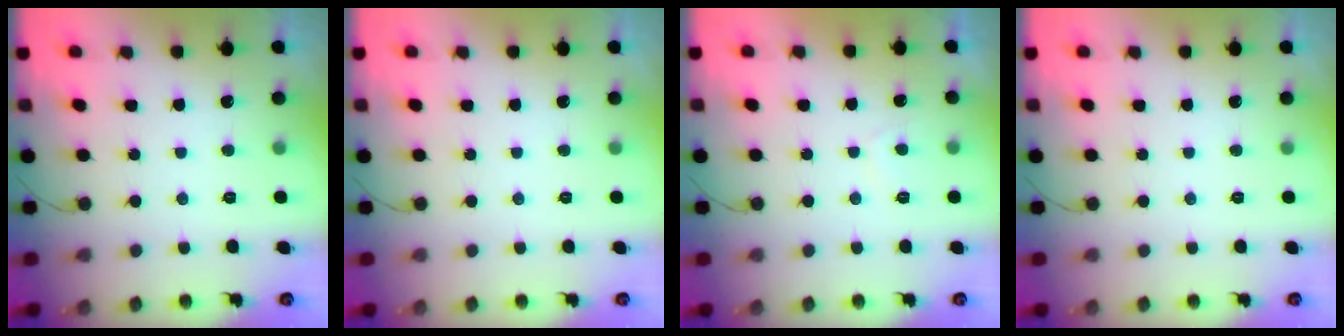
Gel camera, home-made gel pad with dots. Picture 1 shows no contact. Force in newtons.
{"total": 0.0}
{"total": 2.8, "press": 2.7, "slide": 0.6}
{"total": 0.0}